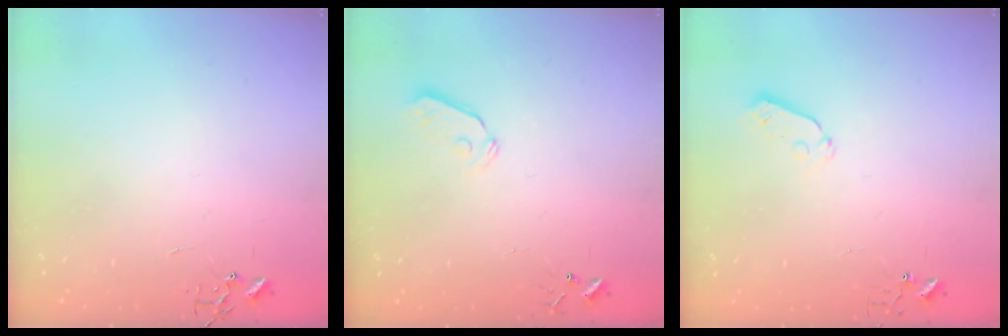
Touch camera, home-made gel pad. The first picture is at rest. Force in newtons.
{"total": 6.1, "press": 6.1, "slide": 0.5}
{"total": 5.0, "press": 5.0, "slide": 0.4}